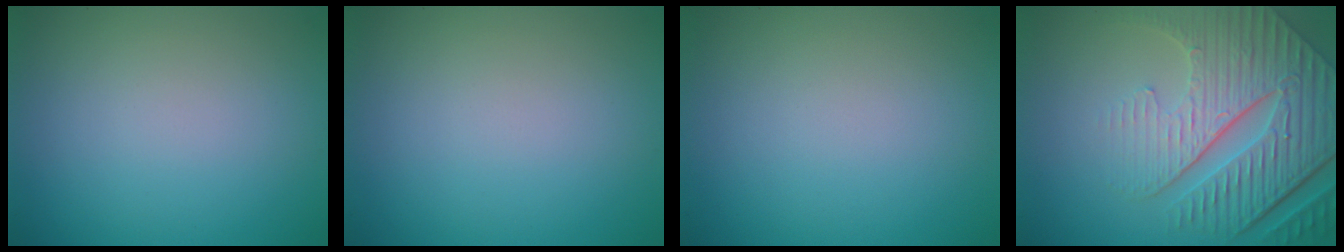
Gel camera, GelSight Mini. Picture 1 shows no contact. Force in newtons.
{"total": 0.0}
{"total": 0.0}
{"total": 9.1, "press": 6.3, "slide": 6.6}